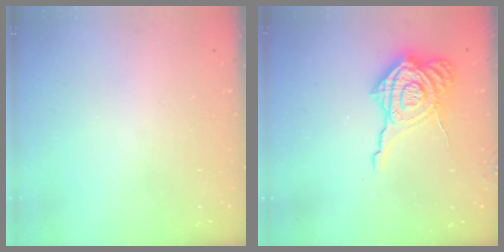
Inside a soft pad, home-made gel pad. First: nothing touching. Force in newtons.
{"total": 15.0, "press": 15.0, "slide": 1.2}